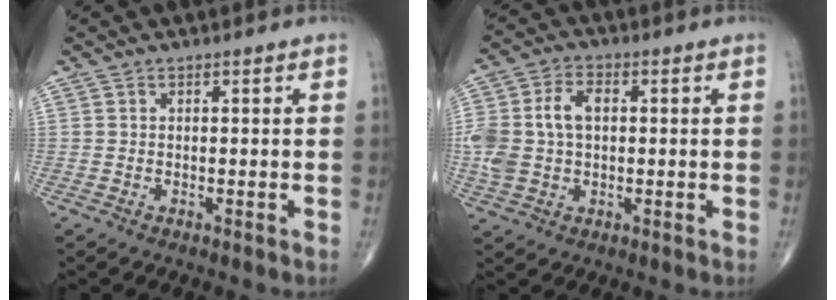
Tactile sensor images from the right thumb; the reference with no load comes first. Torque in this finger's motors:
{"motor_torque": [1.47, 1.35, 1.07, -0.12, 0.13]}